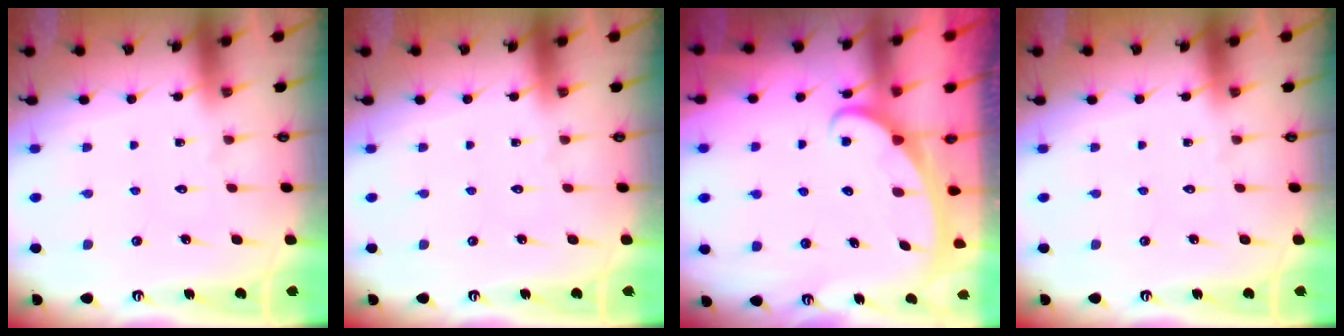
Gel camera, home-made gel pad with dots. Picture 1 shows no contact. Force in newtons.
{"total": 0.0}
{"total": 2.5, "press": 2.4, "slide": 0.3}
{"total": 0.0}